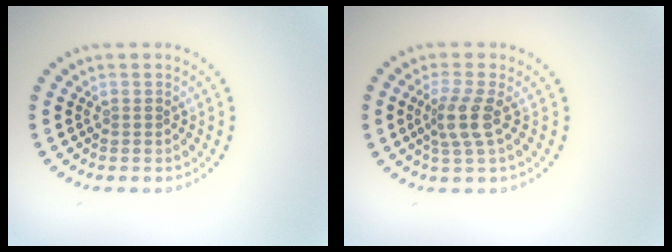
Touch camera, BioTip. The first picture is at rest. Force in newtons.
{"total": 2.7, "press": 2.1, "slide": 1.7}